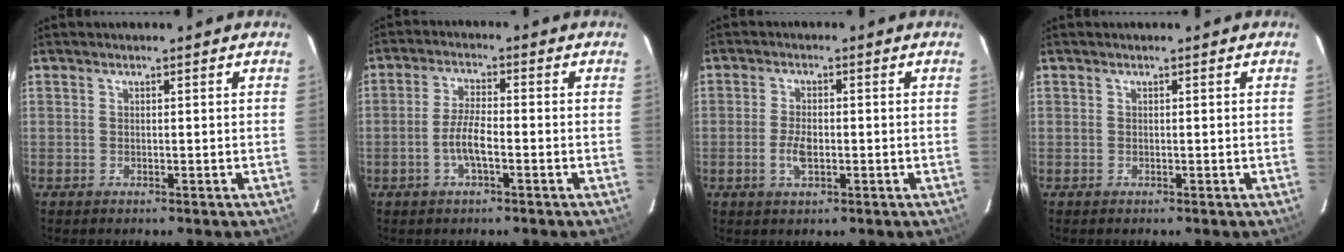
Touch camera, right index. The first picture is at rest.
{"total": 5.0, "force": [-2.0, 1.1, 4.5], "torque": [-0.094, 0.003, -0.039]}
{"total": 3.9, "force": [-1.1, 1.9, 3.2], "torque": [-0.067, -0.001, -0.020]}
{"total": 0.0}